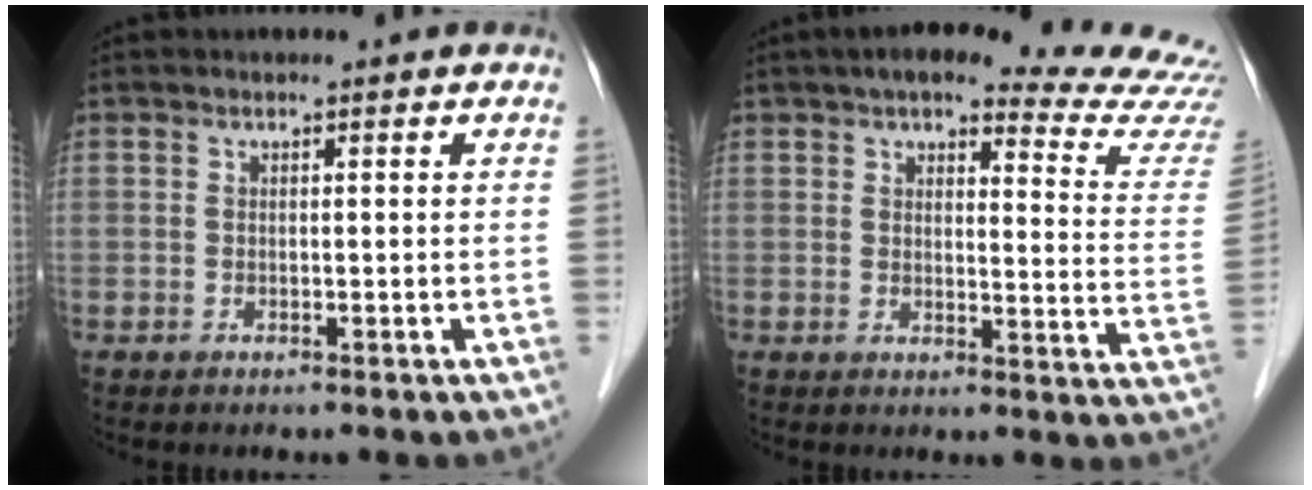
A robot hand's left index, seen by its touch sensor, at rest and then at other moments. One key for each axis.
{"total": 18.8, "fx": 16.8, "fy": 2.2, "fz": 8.1, "tx": -0.087, "ty": -0.051, "tz": 0.173}